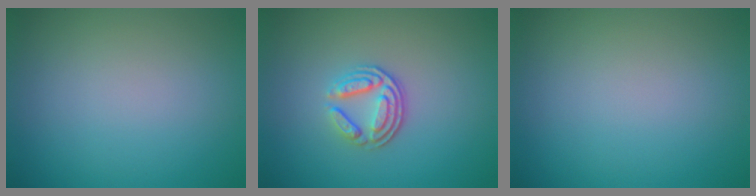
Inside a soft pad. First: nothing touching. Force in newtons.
{"total": 3.4, "press": 2.6, "slide": 2.3}
{"total": 0.0}